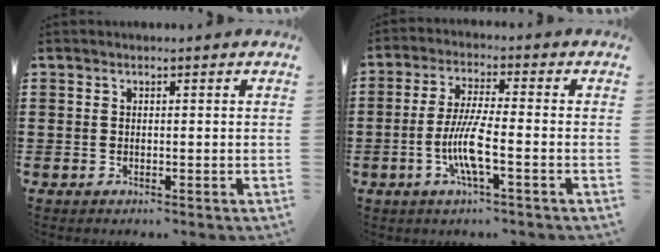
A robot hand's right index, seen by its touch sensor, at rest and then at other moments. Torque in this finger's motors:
{"motor_torque": [2.14, 0.00, 0.87, 0.21]}